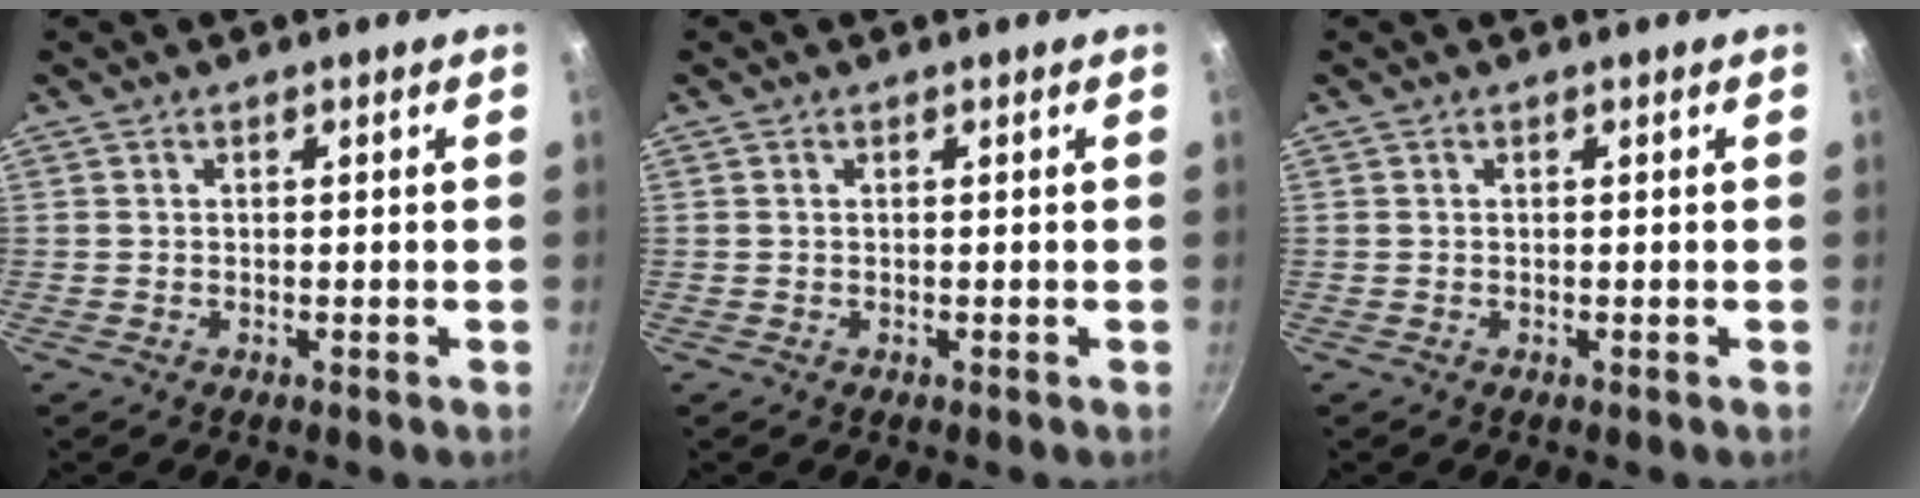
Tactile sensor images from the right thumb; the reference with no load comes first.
{"total": 0.0}
{"total": 0.0}